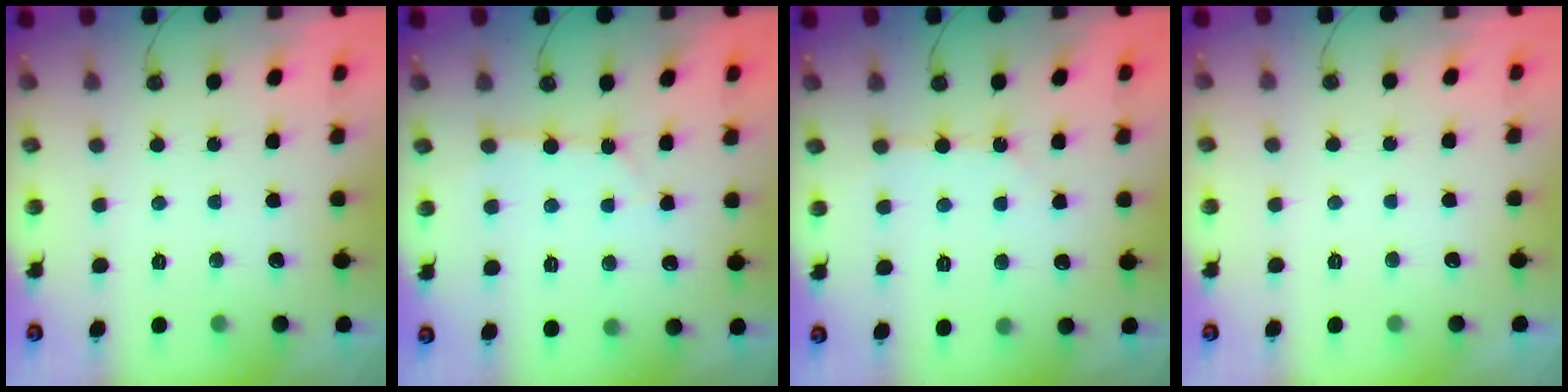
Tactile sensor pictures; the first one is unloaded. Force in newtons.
{"total": 2.6, "press": 2.6, "slide": 0.3}
{"total": 2.2, "press": 2.2, "slide": 0.3}
{"total": 0.0}